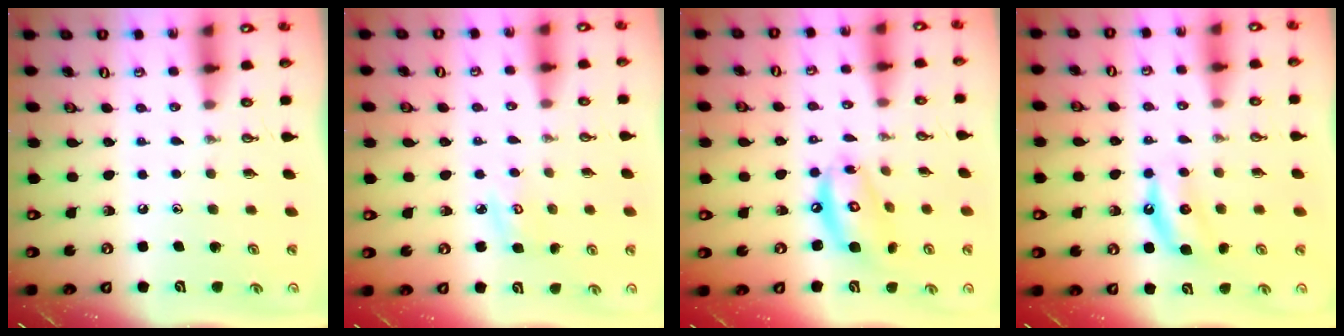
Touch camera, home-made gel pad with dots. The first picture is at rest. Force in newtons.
{"total": 3.8, "press": 3.8, "slide": 0.3}
{"total": 12.0, "press": 11.9, "slide": 1.2}
{"total": 6.1, "press": 6.1, "slide": 0.8}